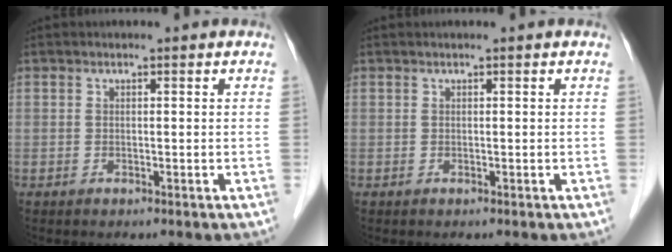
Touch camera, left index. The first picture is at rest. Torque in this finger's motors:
{"motor_torque": [-0.15, -0.09, 0.10, 0.02]}